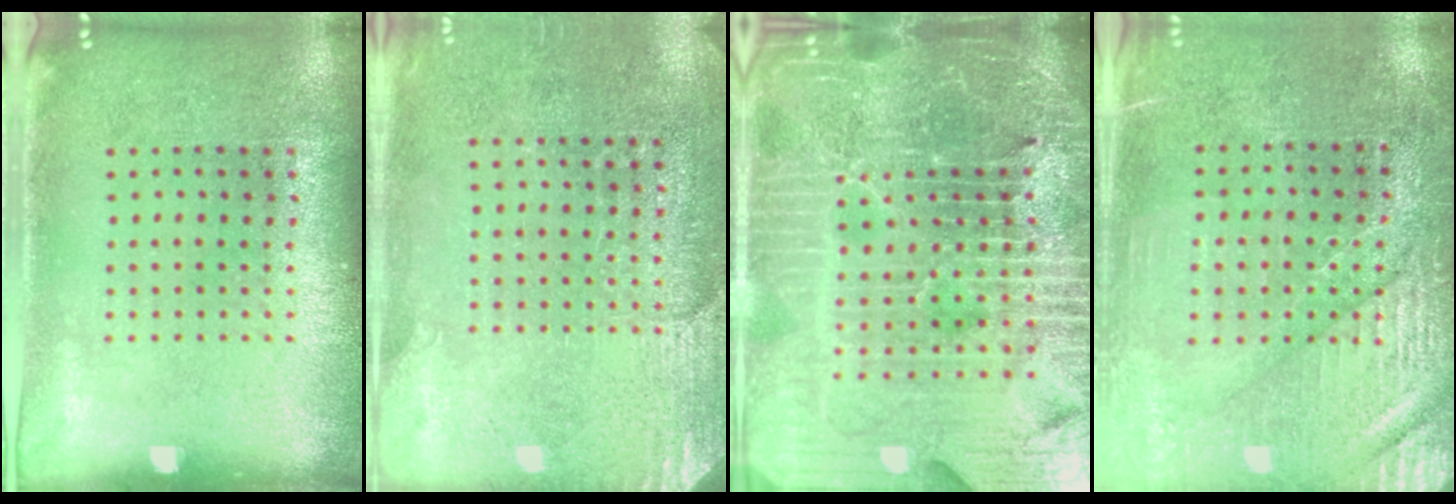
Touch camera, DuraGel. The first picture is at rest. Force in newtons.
{"total": 2.7, "press": 2.5, "slide": 0.9}
{"total": 7.1, "press": 6.2, "slide": 3.6}
{"total": 3.2, "press": 3.0, "slide": 1.1}